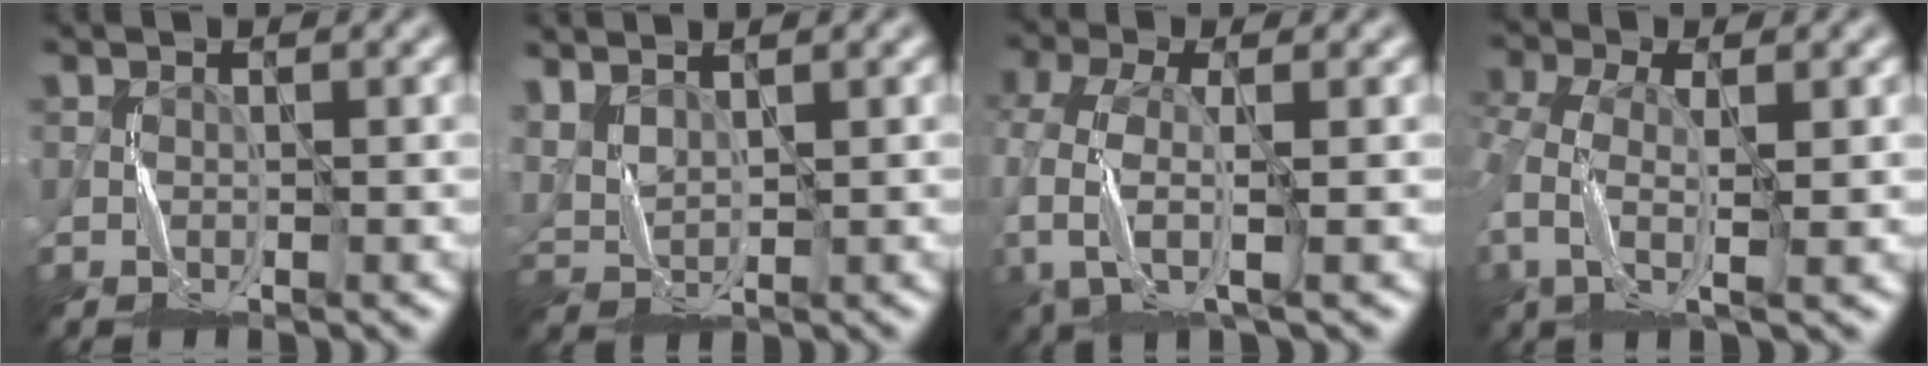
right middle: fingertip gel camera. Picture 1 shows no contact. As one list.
[{"total": 4.0, "force": [2.7, 1.6, 2.5], "torque": [-0.072, 0.010, 0.056]}, {"total": 5.3, "force": [-1.8, 2.4, 4.4], "torque": [-0.118, -0.010, -0.041]}, {"total": 4.8, "force": [-1.0, 2.3, 4.1], "torque": [-0.106, -0.001, -0.025]}]